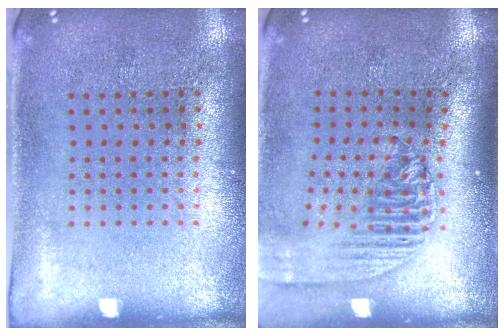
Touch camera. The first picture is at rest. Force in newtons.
{"total": 2.2, "press": 1.7, "slide": 1.4}